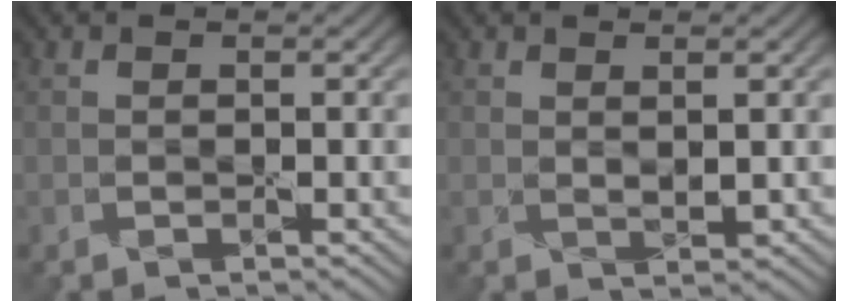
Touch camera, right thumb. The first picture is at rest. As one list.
[{"total": 1.0, "force": [0.7, 0.1, 0.6], "torque": [-0.016, 0.002, 0.014]}]